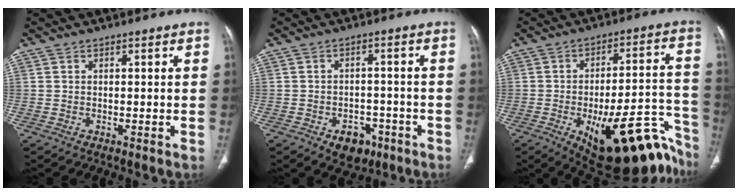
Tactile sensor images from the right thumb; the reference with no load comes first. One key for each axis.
{"total": 6.4, "fx": -3.4, "fy": 4.4, "fz": 3.2, "tx": -0.018, "ty": 0.023, "tz": -0.042}
{"total": 26.2, "fx": -15.0, "fy": 9.9, "fz": 19.1, "tx": -0.154, "ty": 0.088, "tz": -0.196}